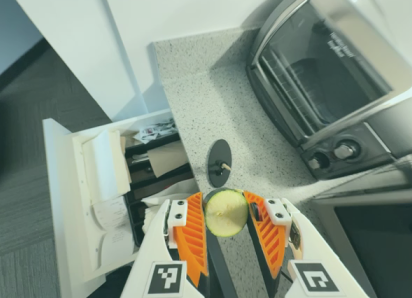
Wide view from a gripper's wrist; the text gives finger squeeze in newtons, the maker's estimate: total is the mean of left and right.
{"total": 8.1, "left": 8.3, "right": 8.0}